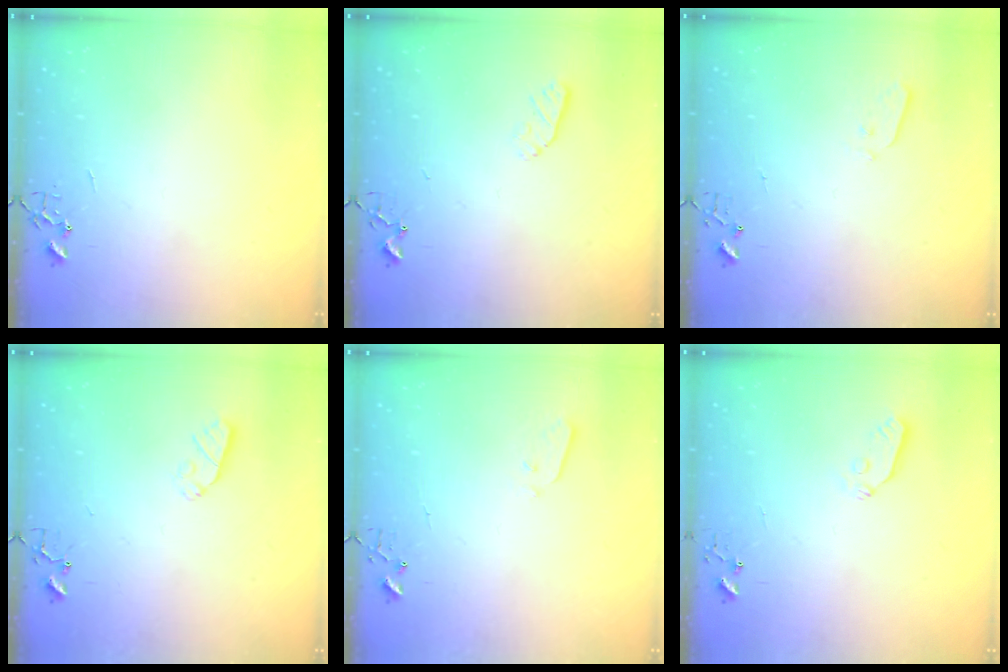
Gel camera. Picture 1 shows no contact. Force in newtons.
{"total": 5.0, "press": 4.9, "slide": 0.9}
{"total": 3.1, "press": 3.0, "slide": 0.7}
{"total": 6.2, "press": 6.2, "slide": 0.3}
{"total": 3.4, "press": 3.3, "slide": 0.7}
{"total": 3.8, "press": 3.8, "slide": 0.6}